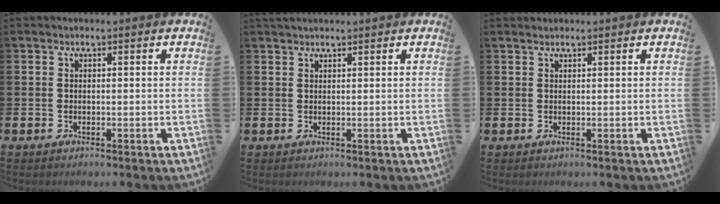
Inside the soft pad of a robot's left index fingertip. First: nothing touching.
{"total": 1.3, "force": [1.2, 0.2, 0.3], "torque": [0.002, 0.000, 0.021]}
{"total": 0.7, "force": [0.7, 0.1, 0.0], "torque": [0.007, -0.003, 0.011]}